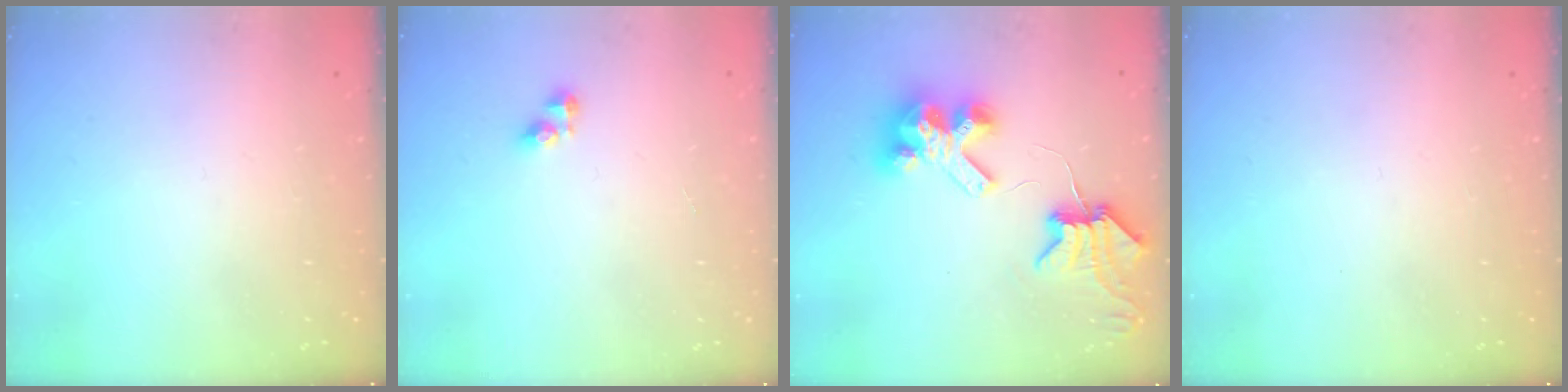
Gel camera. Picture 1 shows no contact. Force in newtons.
{"total": 3.4, "press": 3.3, "slide": 0.5}
{"total": 10.0, "press": 9.9, "slide": 1.3}
{"total": 0.0}